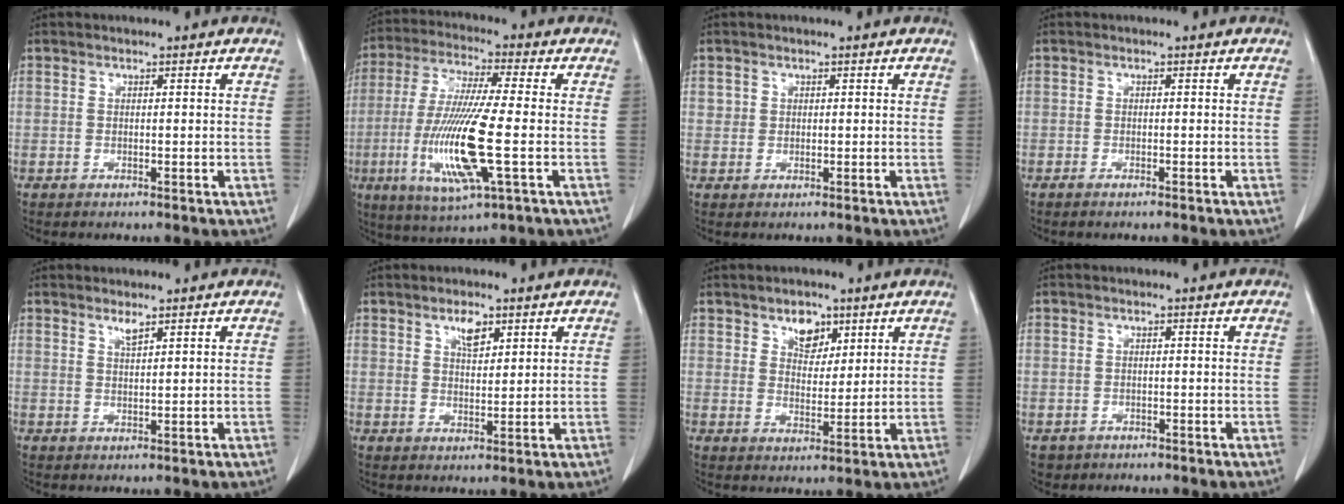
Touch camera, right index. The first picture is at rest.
{"total": 15.1, "force": [-3.3, 1.2, 14.7], "torque": [-0.307, -0.021, -0.062]}
{"total": 1.4, "force": [0.5, 1.3, 0.2], "torque": [0.009, 0.002, 0.004]}
{"total": 0.8, "force": [-0.7, 0.1, 0.4], "torque": [-0.012, -0.002, -0.010]}
{"total": 1.5, "force": [1.2, 0.0, 0.9], "torque": [-0.019, -0.005, 0.023]}
{"total": 3.5, "force": [2.1, 1.5, 2.3], "torque": [-0.043, -0.001, 0.038]}
{"total": 4.7, "force": [2.8, 2.9, 2.4], "torque": [-0.036, 0.001, 0.050]}
{"total": 2.2, "force": [-1.2, 1.8, 0.1], "torque": [-0.007, 0.002, -0.018]}